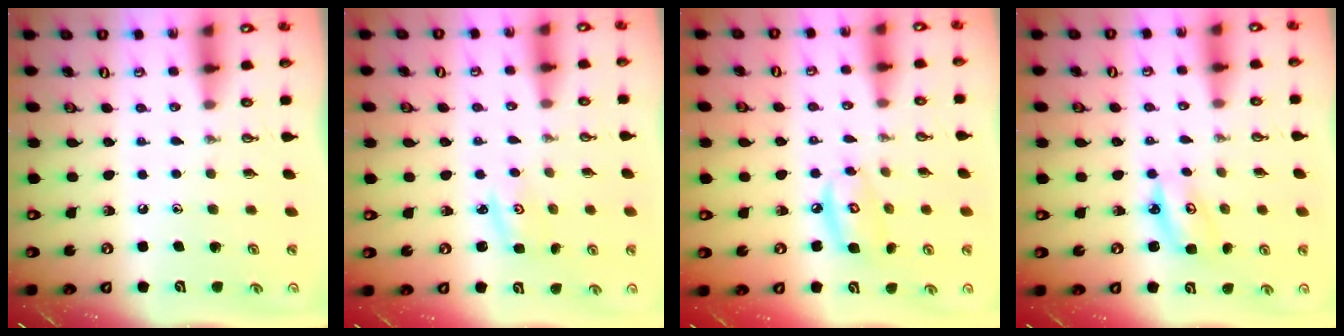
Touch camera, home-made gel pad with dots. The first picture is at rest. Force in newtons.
{"total": 1.8, "press": 1.8, "slide": 0.0}
{"total": 8.1, "press": 8.1, "slide": 0.7}
{"total": 3.9, "press": 3.9, "slide": 0.2}